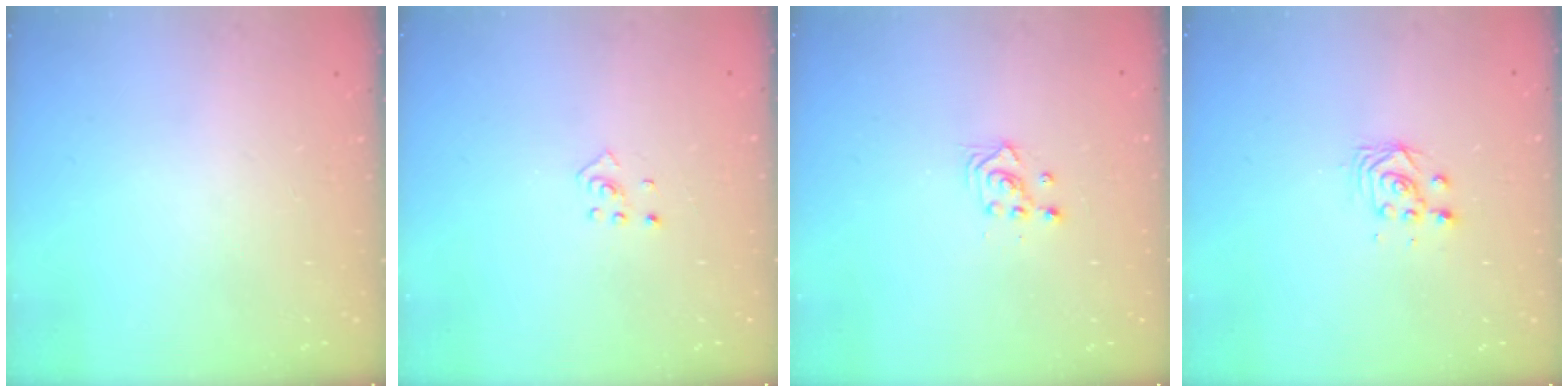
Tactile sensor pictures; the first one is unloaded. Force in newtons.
{"total": 2.0, "press": 1.9, "slide": 0.8}
{"total": 2.3, "press": 2.3, "slide": 0.3}
{"total": 3.0, "press": 3.0, "slide": 0.2}